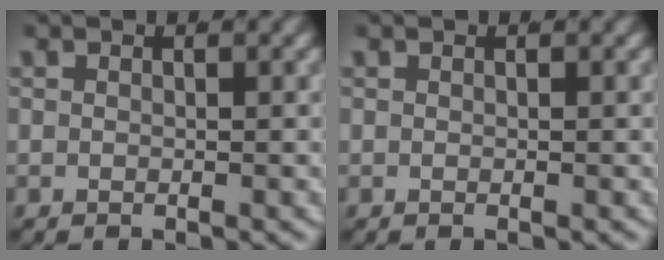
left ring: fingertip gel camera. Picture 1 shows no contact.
{"total": 0.0}